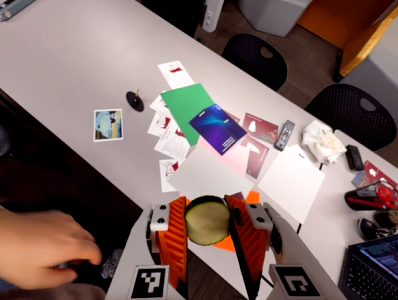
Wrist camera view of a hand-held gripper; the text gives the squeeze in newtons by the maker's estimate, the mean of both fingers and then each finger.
{"total": 14.0, "left": 14.4, "right": 13.7}